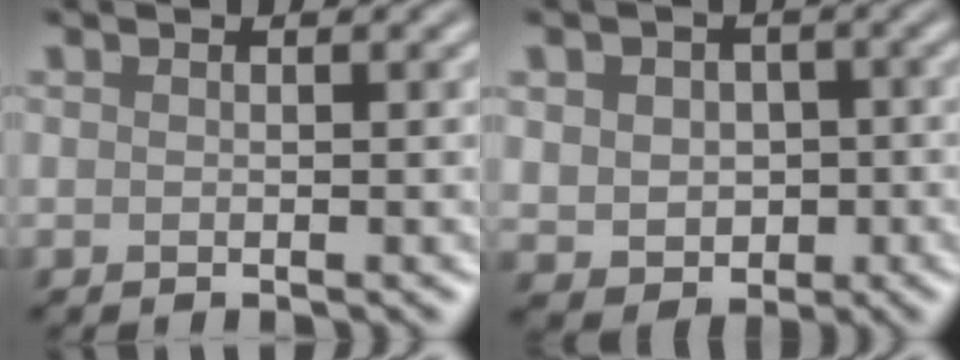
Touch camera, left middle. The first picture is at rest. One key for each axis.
{"total": 5.1, "fx": 0.3, "fy": 4.3, "fz": 2.7, "tx": -0.046, "ty": 0.011, "tz": -0.004}